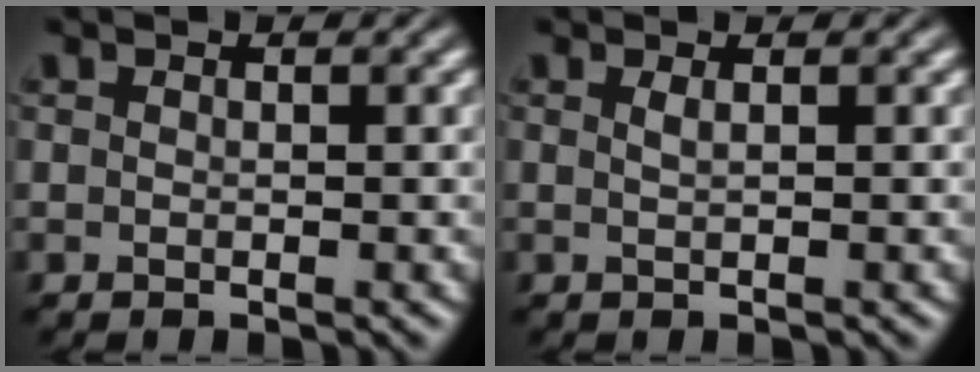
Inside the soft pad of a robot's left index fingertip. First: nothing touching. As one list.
[{"total": 0.6, "force": [0.2, 0.2, 0.5], "torque": [-0.006, 0.000, 0.005]}]